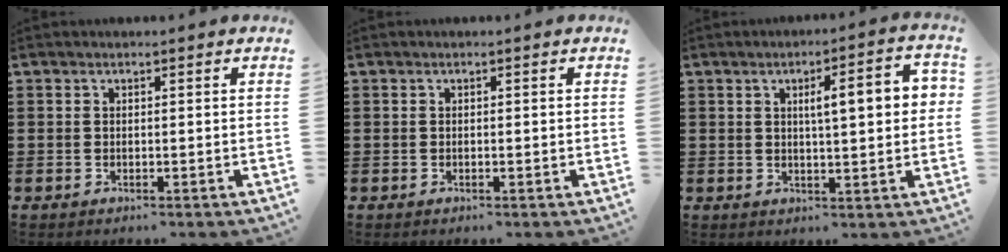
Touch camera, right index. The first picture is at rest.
{"total": 0.0}
{"total": 6.5, "force": [1.3, 1.3, 6.3], "torque": [-0.103, -0.001, 0.014]}